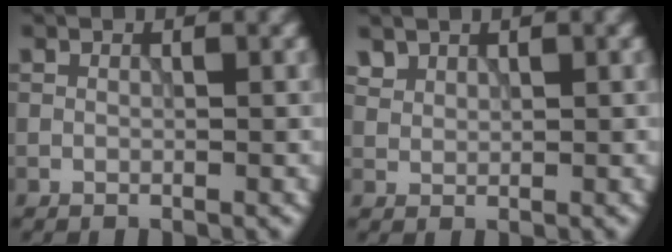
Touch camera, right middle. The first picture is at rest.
{"total": 1.4, "force": [1.1, 0.8, 0.3], "torque": [-0.018, -0.007, 0.037]}